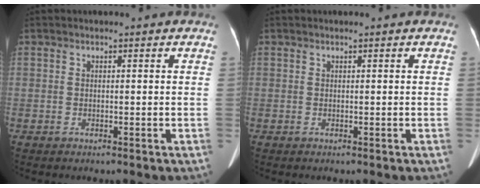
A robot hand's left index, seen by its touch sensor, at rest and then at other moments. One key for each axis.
{"total": 0.0}